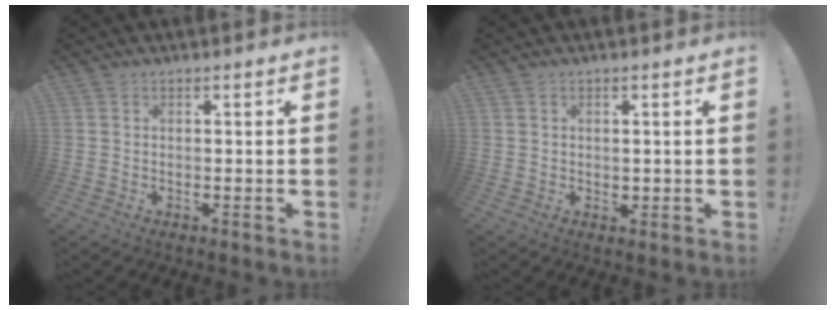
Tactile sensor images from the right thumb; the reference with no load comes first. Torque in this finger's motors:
{"motor_torque": [-0.02, -0.11, -0.20, -0.10, 0.00]}